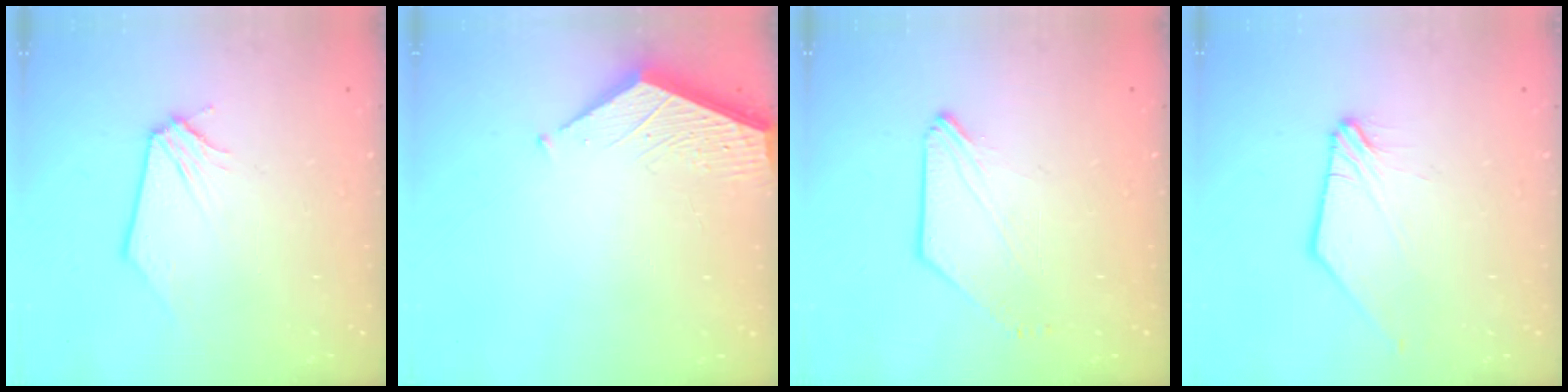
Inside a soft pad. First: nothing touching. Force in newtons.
{"total": 3.3, "press": 3.3, "slide": 0.4}
{"total": 2.0, "press": 2.0, "slide": 0.5}
{"total": 1.0, "press": 1.0, "slide": 0.2}